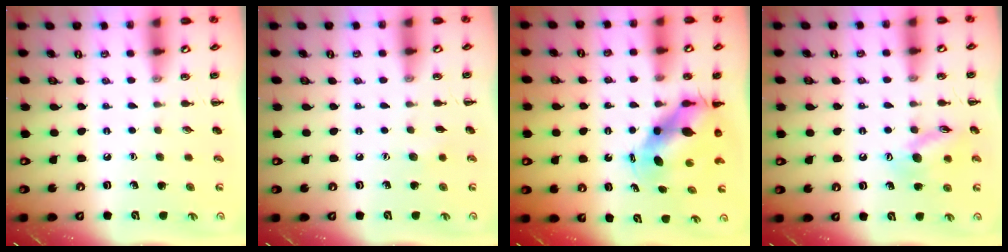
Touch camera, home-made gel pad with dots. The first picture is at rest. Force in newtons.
{"total": 4.1, "press": 3.9, "slide": 0.9}
{"total": 8.8, "press": 8.6, "slide": 1.5}
{"total": 11.8, "press": 11.7, "slide": 1.7}